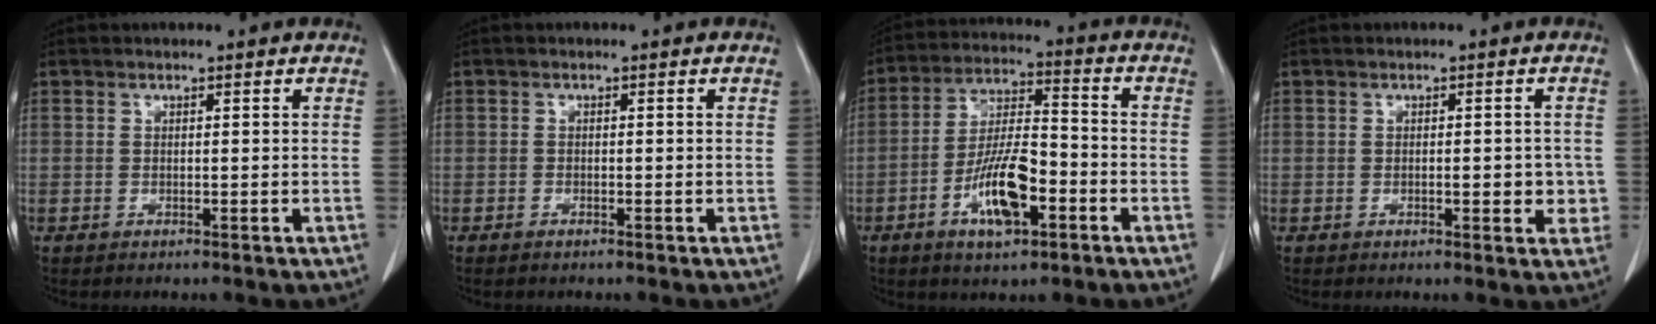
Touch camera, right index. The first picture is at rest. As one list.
[{"total": 1.3, "force": [-0.8, 0.6, 0.8], "torque": [-0.016, 0.000, -0.011]}, {"total": 11.6, "force": [-4.8, 3.7, 9.9], "torque": [-0.194, 0.003, -0.083]}, {"total": 4.5, "force": [-0.8, 2.1, 4.0], "torque": [-0.047, 0.004, -0.008]}]